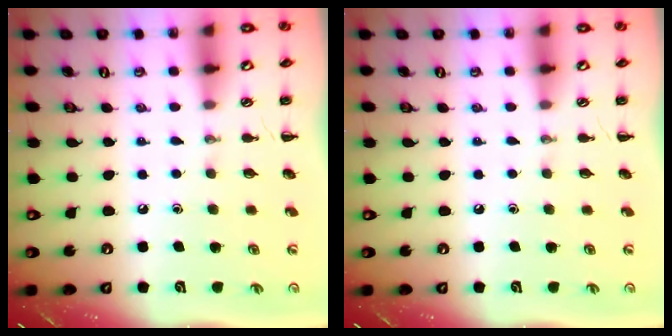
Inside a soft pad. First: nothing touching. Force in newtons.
{"total": 0.0}